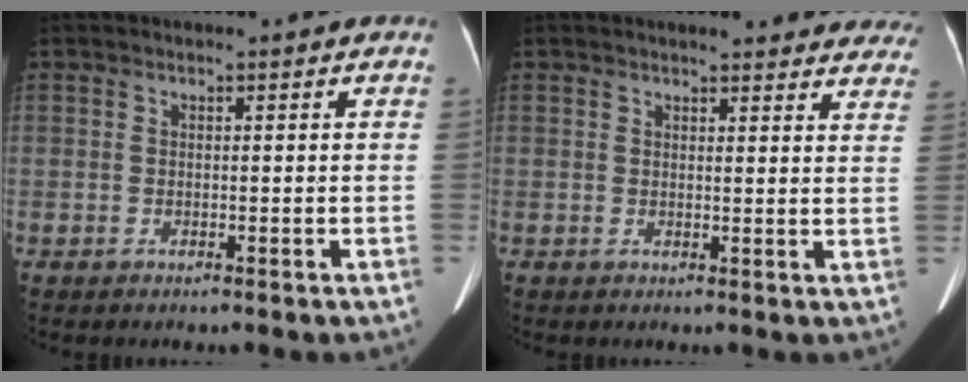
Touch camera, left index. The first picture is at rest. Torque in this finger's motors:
{"motor_torque": [0.27, -0.33, 0.00, 0.05]}